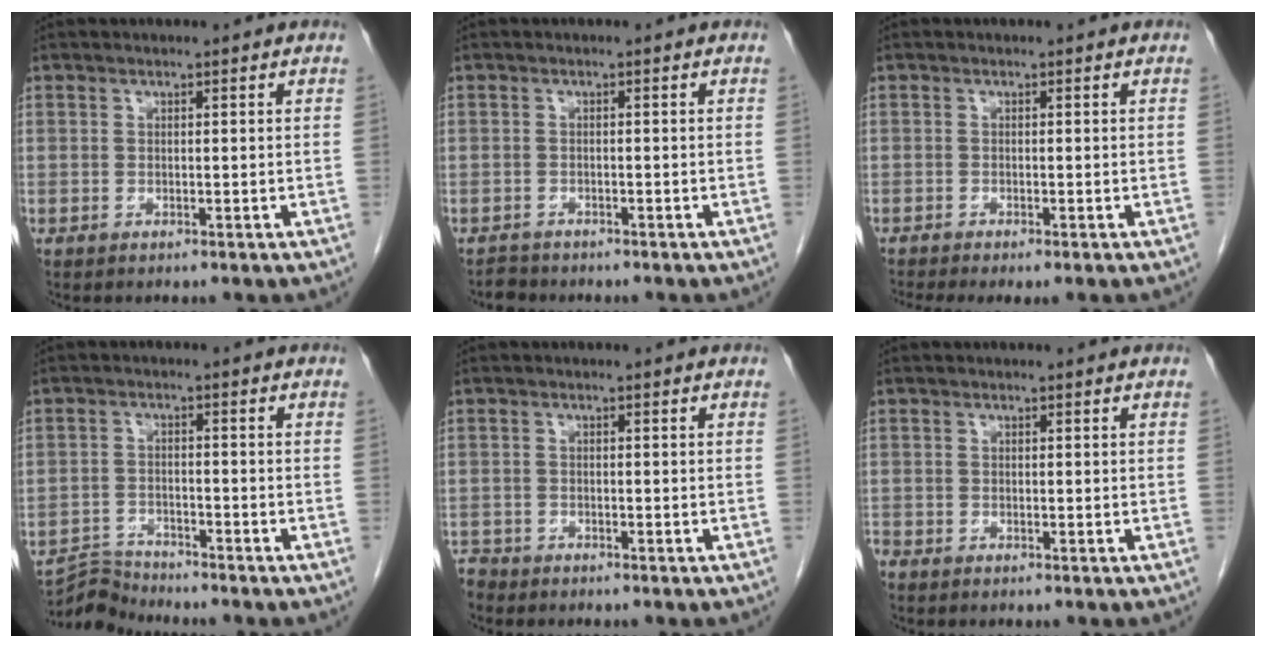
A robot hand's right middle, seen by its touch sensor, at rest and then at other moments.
{"total": 1.3, "force": [-1.2, 0.4, -0.3], "torque": [-0.001, -0.003, -0.020]}
{"total": 4.1, "force": [-3.3, 0.2, 2.4], "torque": [-0.033, -0.010, -0.055]}
{"total": 4.2, "force": [-4.1, -0.4, -0.9], "torque": [0.012, -0.009, -0.075]}
{"total": 2.3, "force": [-2.2, 0.7, 0.0], "torque": [-0.003, -0.005, -0.042]}
{"total": 0.9, "force": [-0.7, 0.4, 0.4], "torque": [-0.014, -0.002, -0.015]}